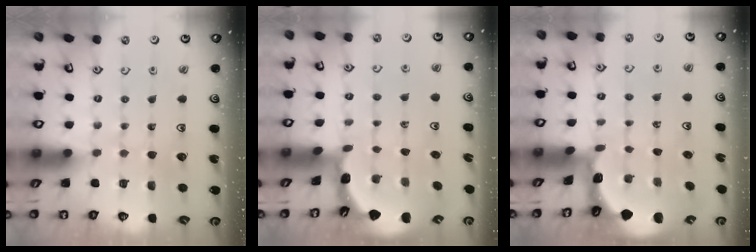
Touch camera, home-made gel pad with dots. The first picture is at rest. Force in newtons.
{"total": 1.8, "press": 1.8, "slide": 0.1}
{"total": 0.9, "press": 0.9, "slide": 0.2}